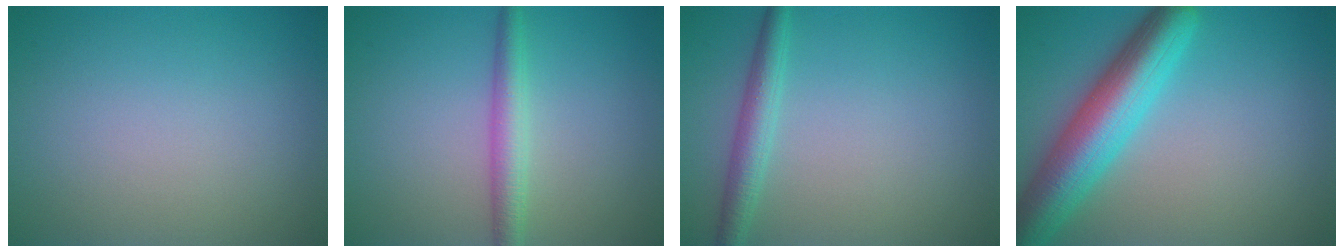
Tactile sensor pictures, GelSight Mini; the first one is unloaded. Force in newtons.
{"total": 2.8, "press": 2.8, "slide": 0.0}
{"total": 2.5, "press": 2.5, "slide": 0.1}
{"total": 8.0, "press": 8.0, "slide": 0.4}